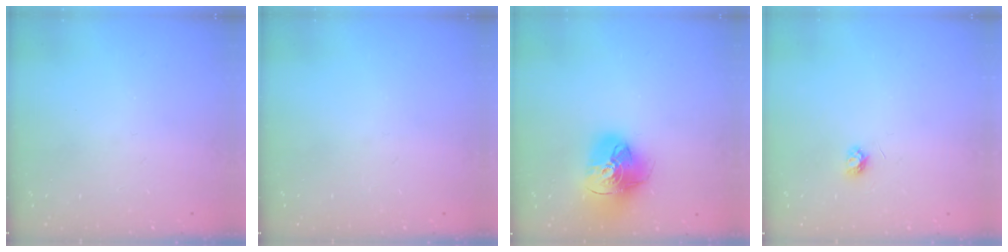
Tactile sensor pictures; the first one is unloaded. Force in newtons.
{"total": 0.0}
{"total": 18.3, "press": 18.2, "slide": 2.0}
{"total": 3.5, "press": 3.4, "slide": 0.3}